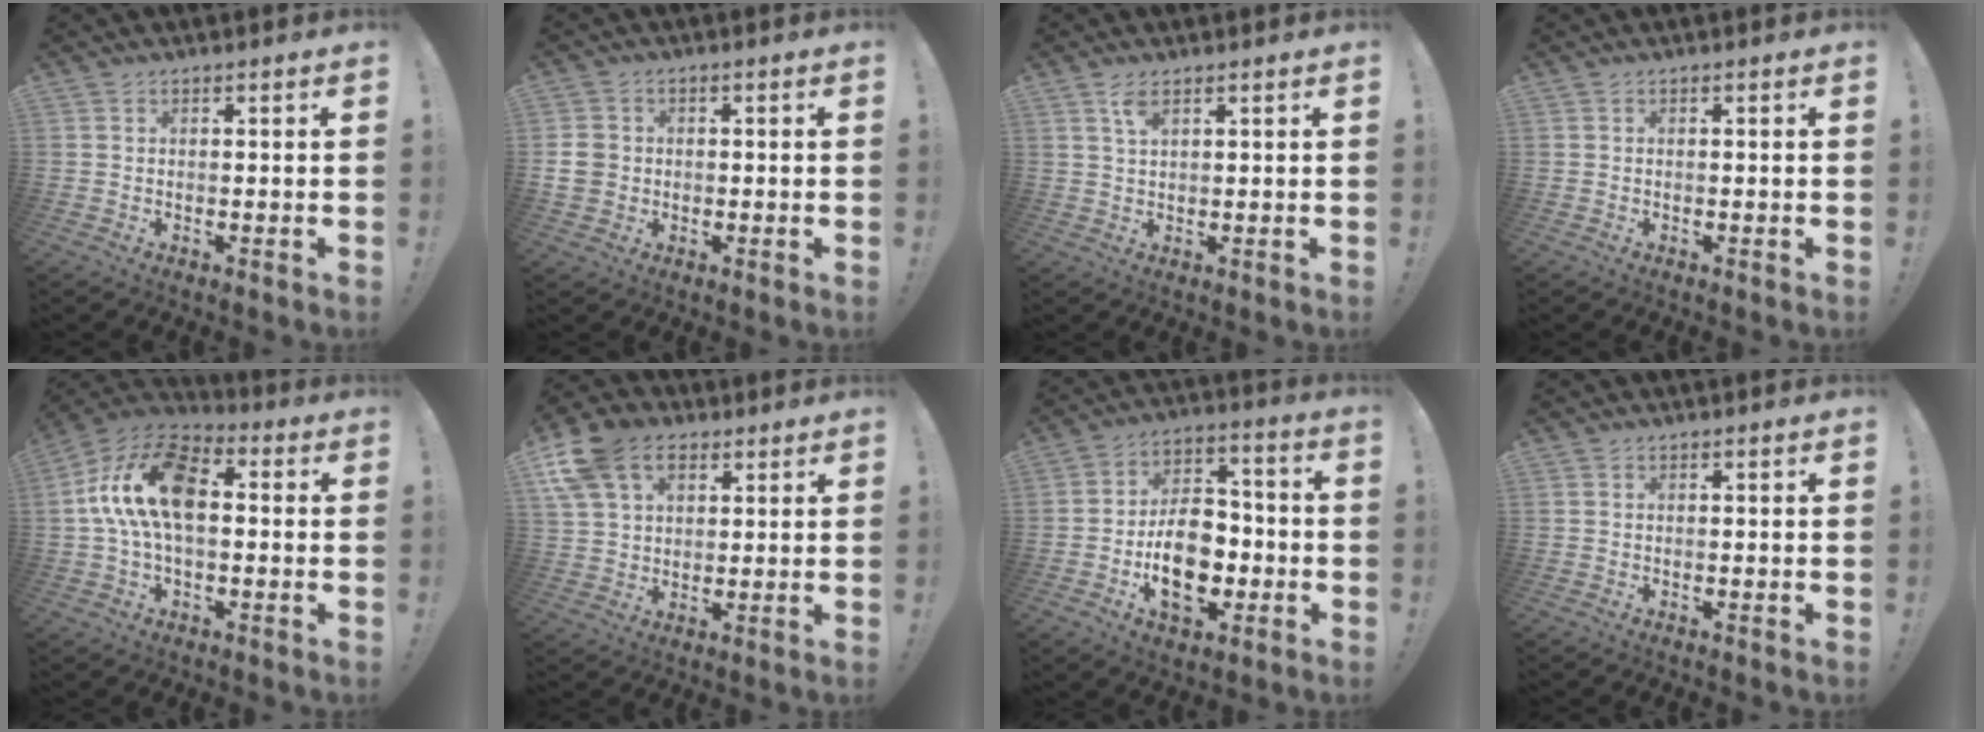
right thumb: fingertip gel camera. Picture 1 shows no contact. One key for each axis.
{"total": 5.7, "fx": 0.1, "fy": 5.1, "fz": 2.6, "tx": -0.041, "ty": 0.002, "tz": 0.003}
{"total": 3.6, "fx": 2.0, "fy": 1.4, "fz": 2.6, "tx": -0.043, "ty": -0.007, "tz": 0.033}
{"total": 0.0}
{"total": 17.7, "fx": 2.0, "fy": 10.1, "fz": 14.5, "tx": -0.268, "ty": 0.011, "tz": 0.036}
{"total": 14.3, "fx": 6.9, "fy": 10.0, "fz": 7.5, "tx": -0.140, "ty": -0.023, "tz": 0.133}
{"total": 16.3, "fx": -4.5, "fy": 10.6, "fz": 11.5, "tx": -0.183, "ty": 0.027, "tz": -0.073}
{"total": 0.0}